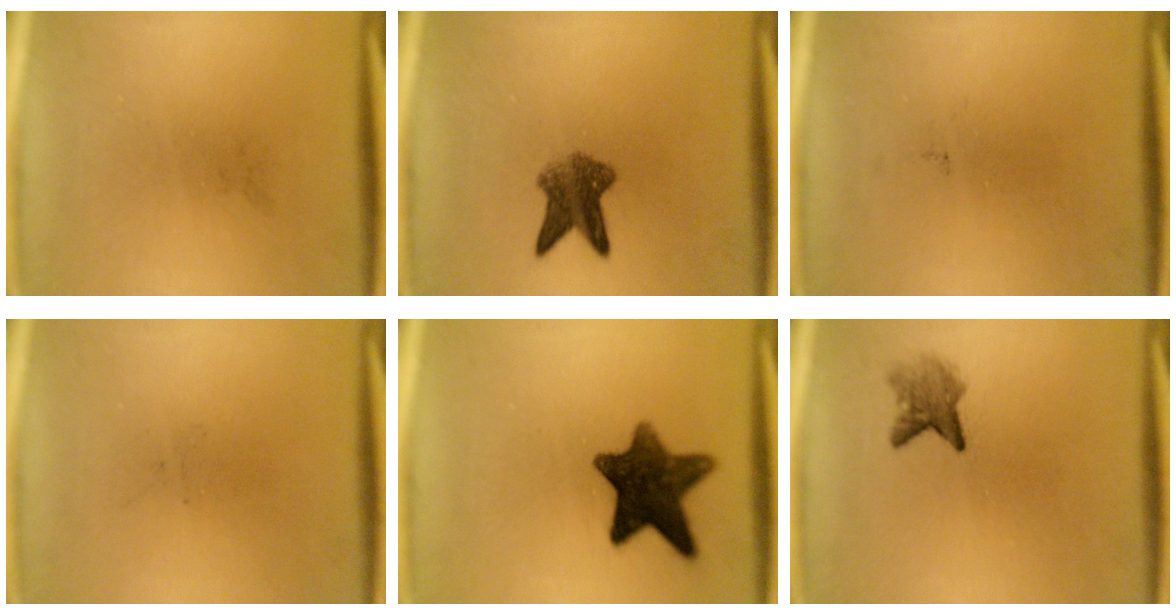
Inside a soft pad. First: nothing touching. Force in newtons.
{"total": 5.7}
{"total": 0.0}
{"total": 0.0}
{"total": 11.7}
{"total": 3.2}